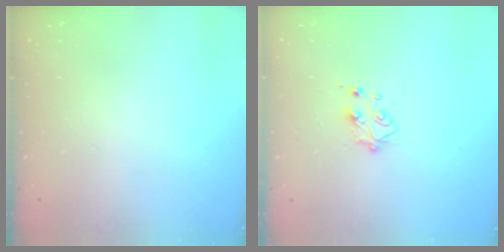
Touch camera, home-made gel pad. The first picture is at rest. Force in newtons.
{"total": 4.8, "press": 4.8, "slide": 0.4}